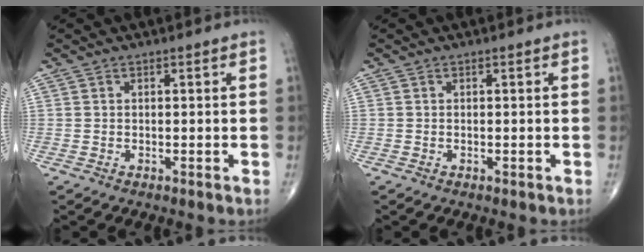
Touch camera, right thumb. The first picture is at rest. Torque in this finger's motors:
{"motor_torque": [-0.18, -0.08, 0.13, 0.11, 0.01]}